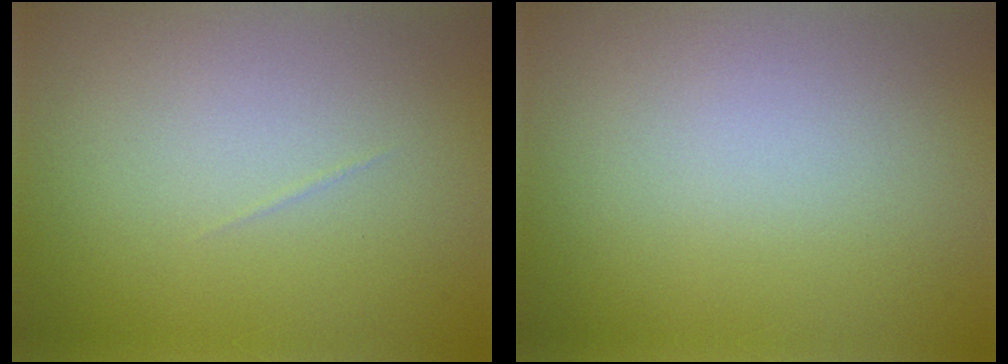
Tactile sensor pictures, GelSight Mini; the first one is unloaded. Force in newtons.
{"total": 0.0}